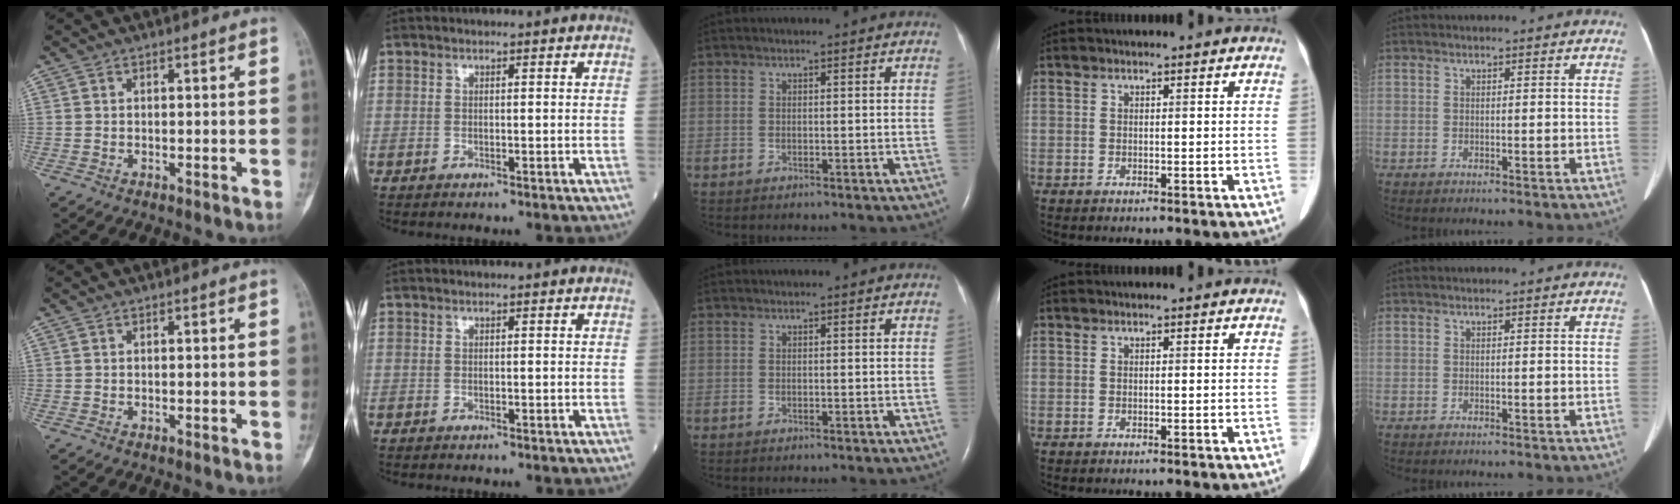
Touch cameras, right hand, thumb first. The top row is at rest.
{}